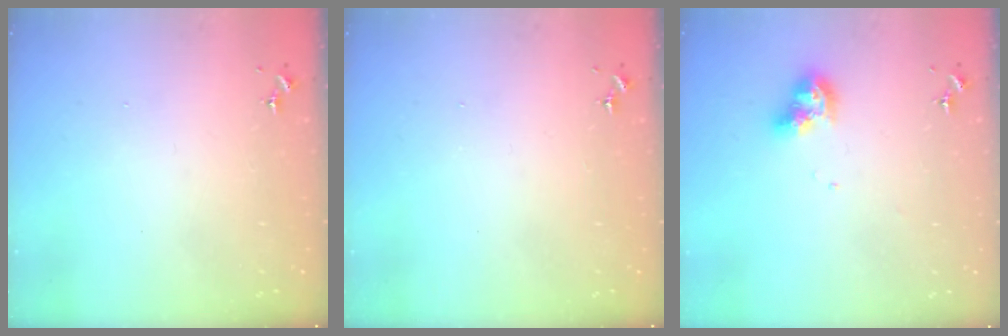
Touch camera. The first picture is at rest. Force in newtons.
{"total": 0.0}
{"total": 8.3, "press": 8.3, "slide": 0.6}